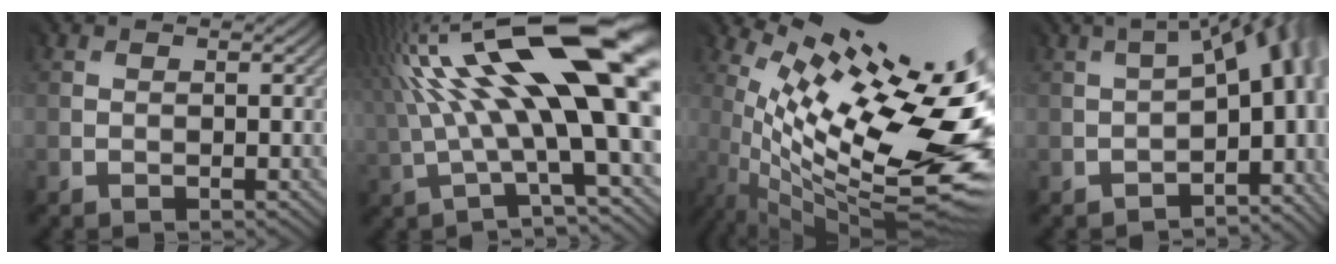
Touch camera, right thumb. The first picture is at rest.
{"total": 17.9, "force": [3.0, 4.5, 17.0], "torque": [-0.290, 0.028, 0.069]}
{"total": 14.8, "force": [1.8, 3.5, 14.2], "torque": [-0.228, 0.000, 0.062]}
{"total": 10.2, "force": [-3.4, 5.1, 8.2], "torque": [-0.091, -0.013, -0.035]}